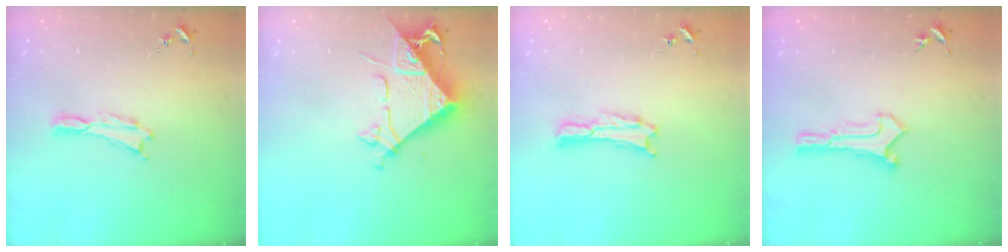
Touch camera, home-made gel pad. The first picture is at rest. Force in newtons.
{"total": 8.7, "press": 8.6, "slide": 1.1}
{"total": 0.7, "press": 0.7, "slide": 0.2}
{"total": 0.0}